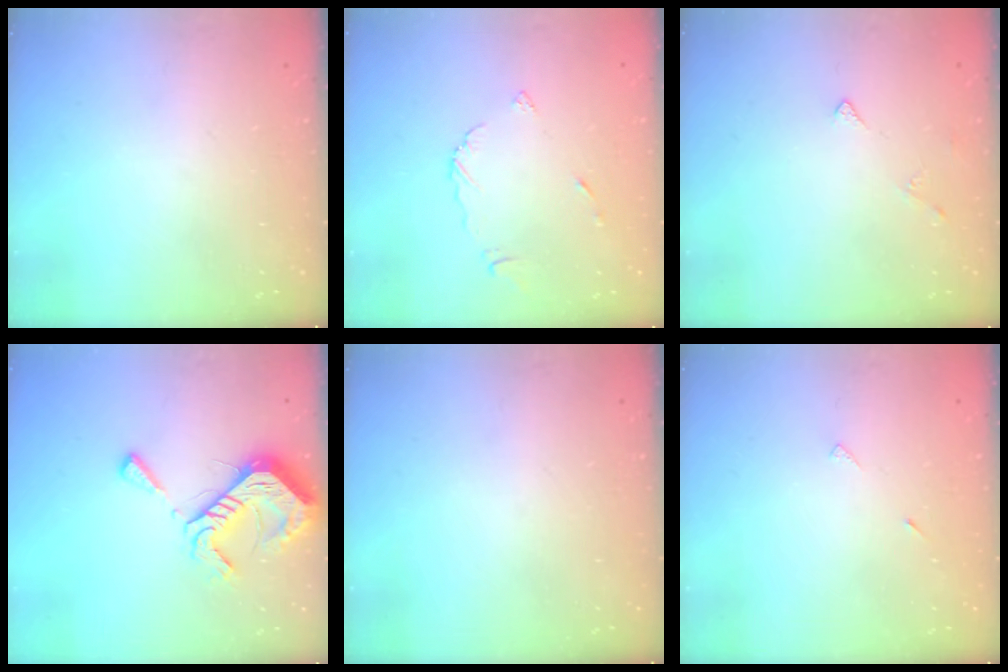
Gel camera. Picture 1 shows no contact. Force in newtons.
{"total": 4.8, "press": 4.7, "slide": 0.4}
{"total": 3.0, "press": 2.9, "slide": 0.5}
{"total": 12.6, "press": 12.6, "slide": 1.2}
{"total": 0.0}
{"total": 4.3, "press": 4.2, "slide": 0.4}